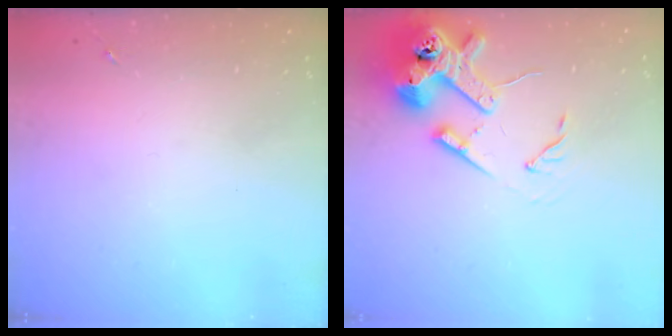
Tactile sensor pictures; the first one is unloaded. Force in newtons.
{"total": 15.7, "press": 15.5, "slide": 2.1}